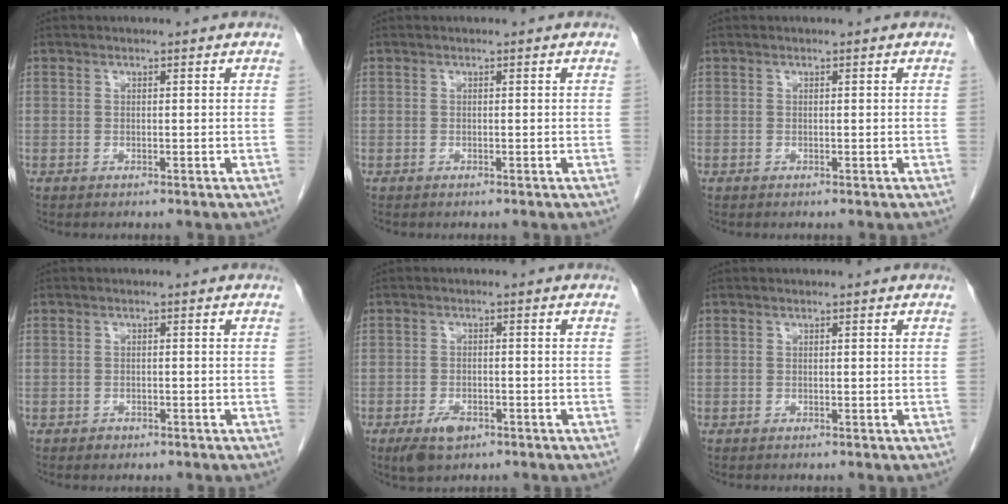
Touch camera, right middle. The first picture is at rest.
{"total": 0.0}
{"total": 0.0}
{"total": 0.6, "force": [-0.4, 0.4, 0.3], "torque": [-0.011, -0.002, -0.004]}
{"total": 4.0, "force": [-2.3, 2.0, 2.6], "torque": [-0.050, -0.003, -0.033]}
{"total": 0.0}